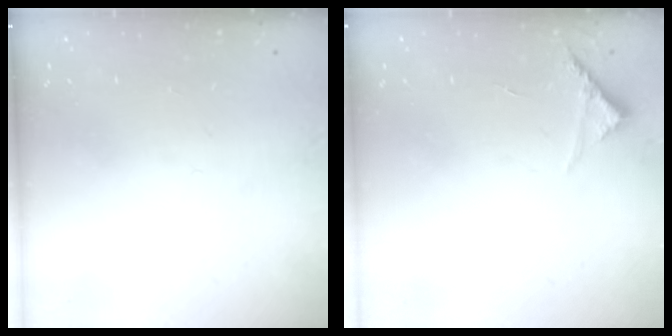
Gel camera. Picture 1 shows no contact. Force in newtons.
{"total": 5.0, "press": 5.0, "slide": 0.4}